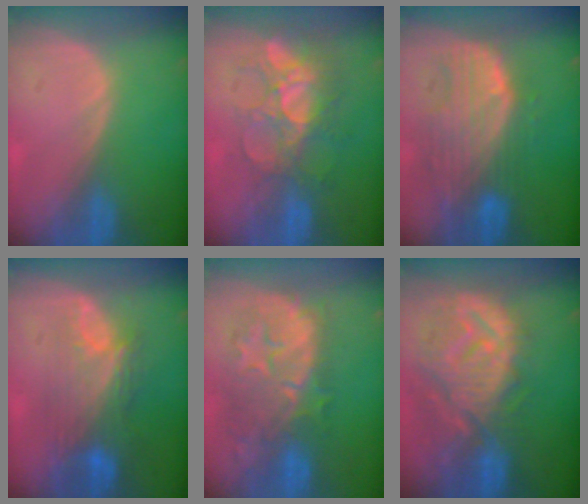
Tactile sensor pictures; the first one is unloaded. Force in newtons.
{"total": 9.6, "press": 8.4, "slide": 4.5}
{"total": 10.3, "press": 8.9, "slide": 5.1}
{"total": 9.5, "press": 8.1, "slide": 4.9}
{"total": 10.6, "press": 10.0, "slide": 3.6}
{"total": 12.5, "press": 11.1, "slide": 5.7}